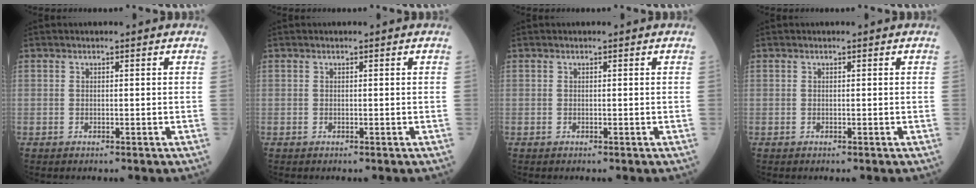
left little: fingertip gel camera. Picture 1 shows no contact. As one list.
[{"total": 0.0}, {"total": 0.0}, {"total": 0.0}]